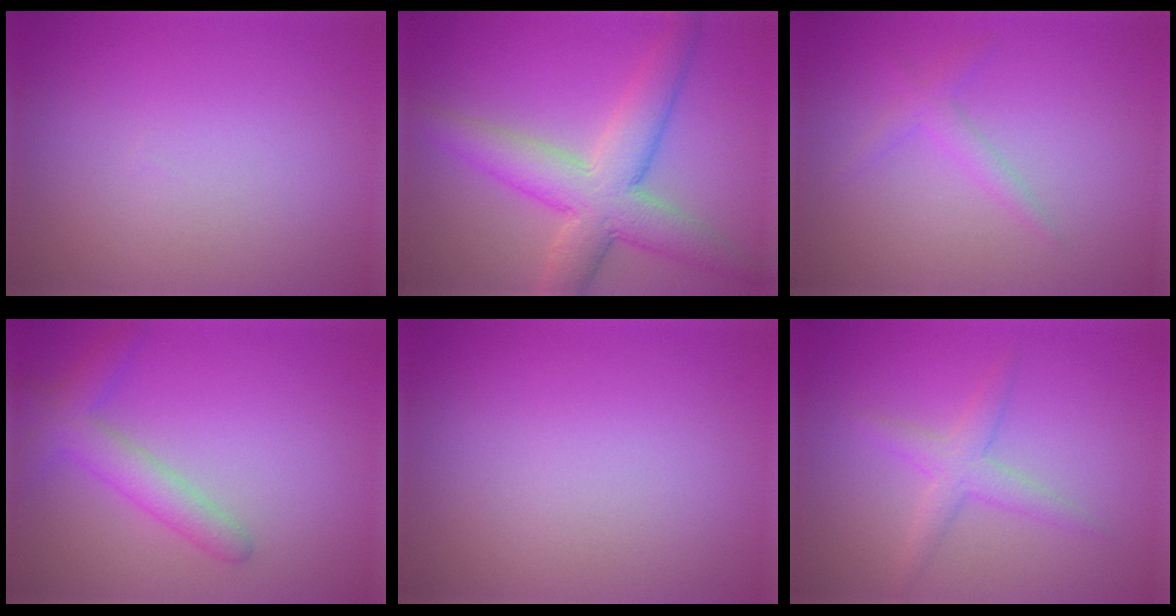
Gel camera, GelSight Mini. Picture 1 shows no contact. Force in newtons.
{"total": 7.0, "press": 7.0, "slide": 0.2}
{"total": 1.4, "press": 1.4, "slide": 0.1}
{"total": 3.3, "press": 3.3, "slide": 0.2}
{"total": 0.0}
{"total": 2.4, "press": 2.4, "slide": 0.0}